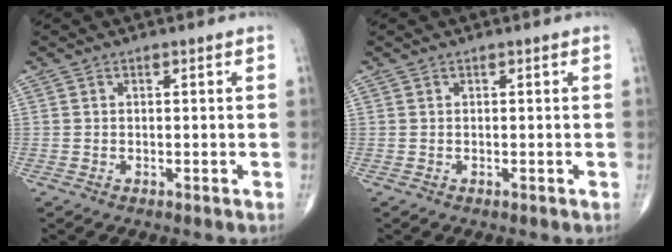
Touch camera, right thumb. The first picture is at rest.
{"total": 0.0}